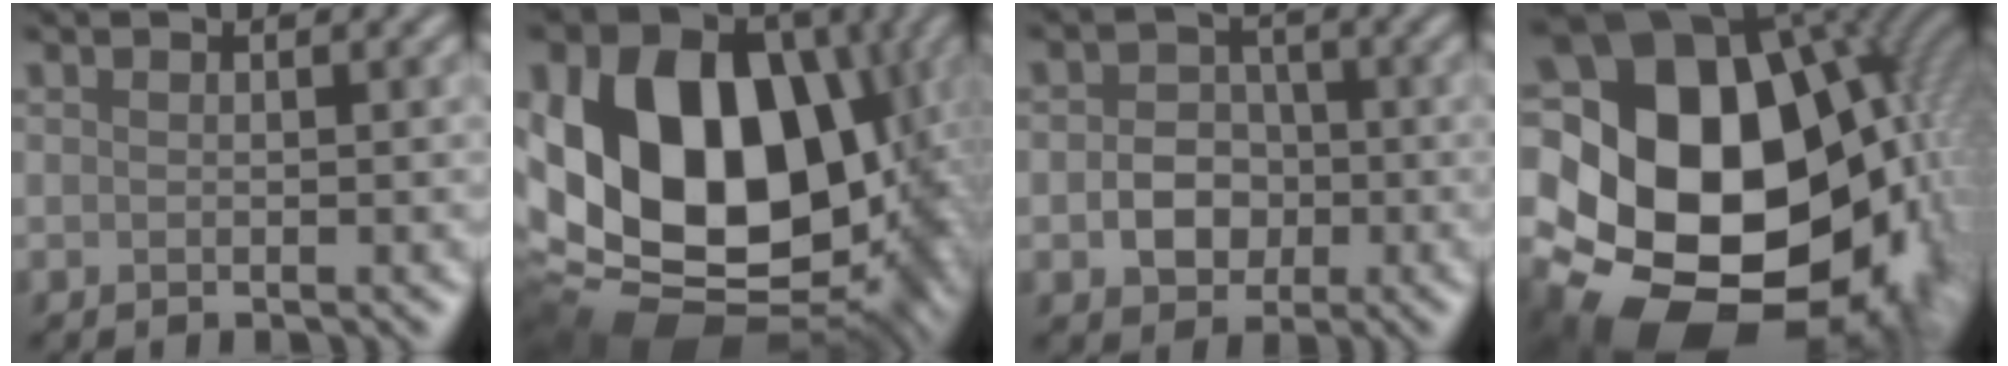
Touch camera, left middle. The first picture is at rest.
{"total": 19.3, "force": [1.5, 14.2, 12.9], "torque": [-0.247, -0.019, 0.048]}
{"total": 3.7, "force": [-0.8, 3.1, 1.9], "torque": [-0.026, -0.001, -0.017]}
{"total": 22.0, "force": [-1.3, 16.4, 14.6], "torque": [-0.273, -0.020, -0.005]}